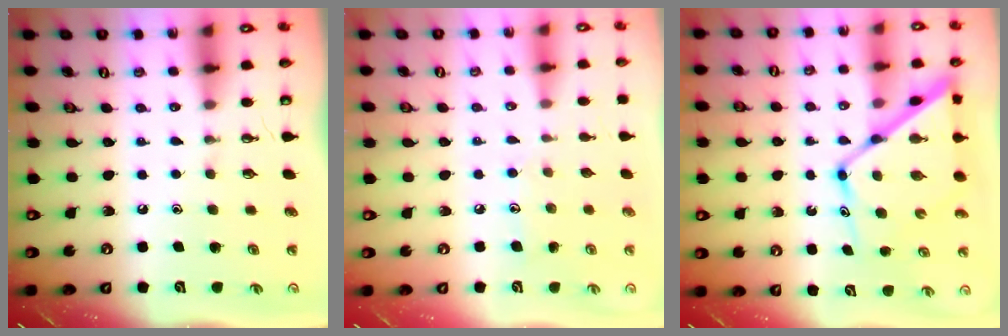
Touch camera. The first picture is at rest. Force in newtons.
{"total": 6.1, "press": 6.1, "slide": 0.3}
{"total": 16.5, "press": 16.4, "slide": 1.4}